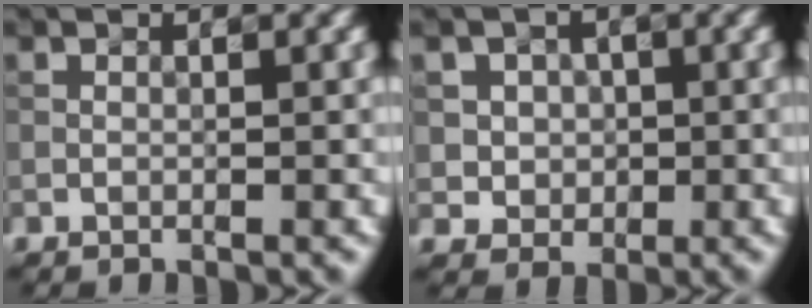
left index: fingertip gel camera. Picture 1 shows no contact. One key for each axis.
{"total": 3.4, "fx": 0.9, "fy": 3.1, "fz": 1.1, "tx": -0.007, "ty": 0.005, "tz": 0.014}